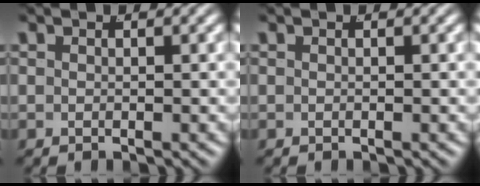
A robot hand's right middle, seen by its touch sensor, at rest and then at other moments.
{"total": 0.0}